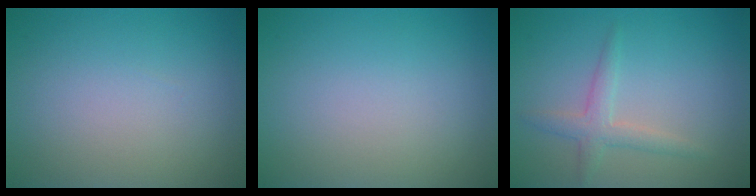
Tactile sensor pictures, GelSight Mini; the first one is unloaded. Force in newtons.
{"total": 0.0}
{"total": 2.1, "press": 2.1, "slide": 0.0}